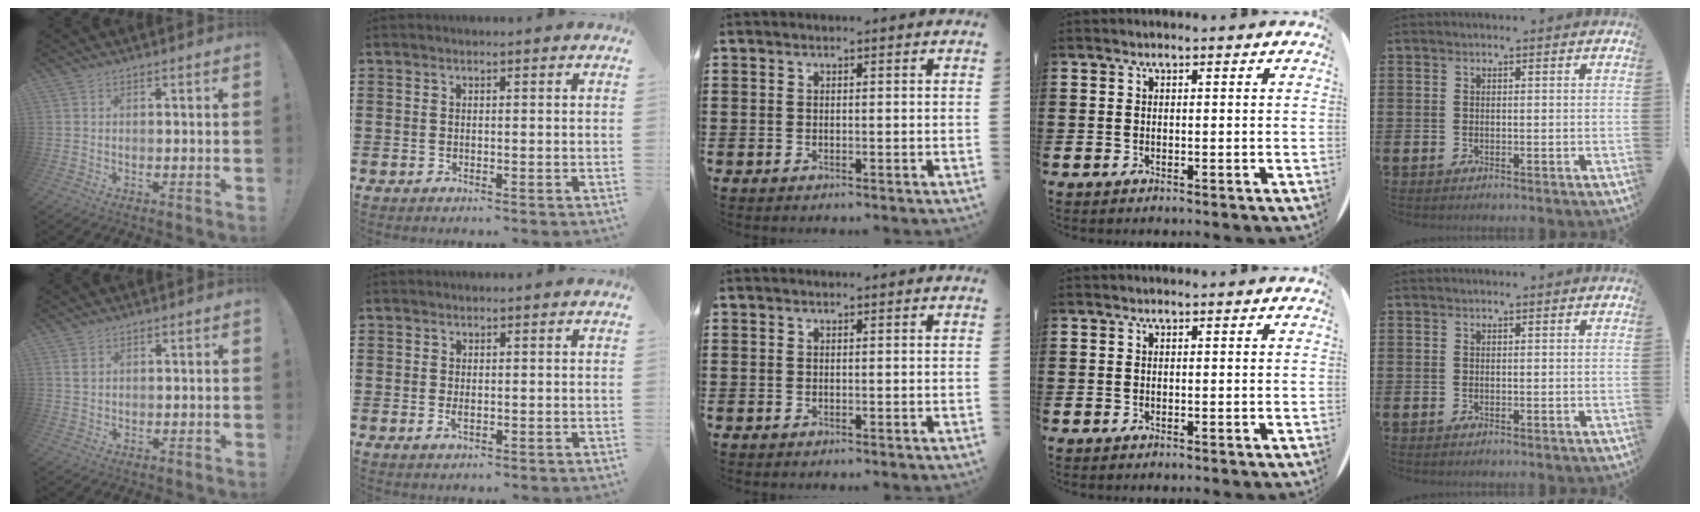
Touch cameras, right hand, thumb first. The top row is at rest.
{"thumb": {"total": 1.9, "force": [1.0, 1.2, 1.0], "torque": [-0.013, -0.001, 0.018]}, "index": {"total": 0.9, "force": [-0.1, 0.5, 0.8], "torque": [-0.016, -0.003, 0.000]}}